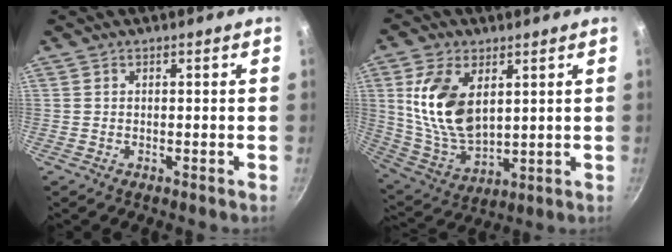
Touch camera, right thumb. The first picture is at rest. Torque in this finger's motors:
{"motor_torque": [-1.07, 1.85, 1.49, 0.28, 0.47]}